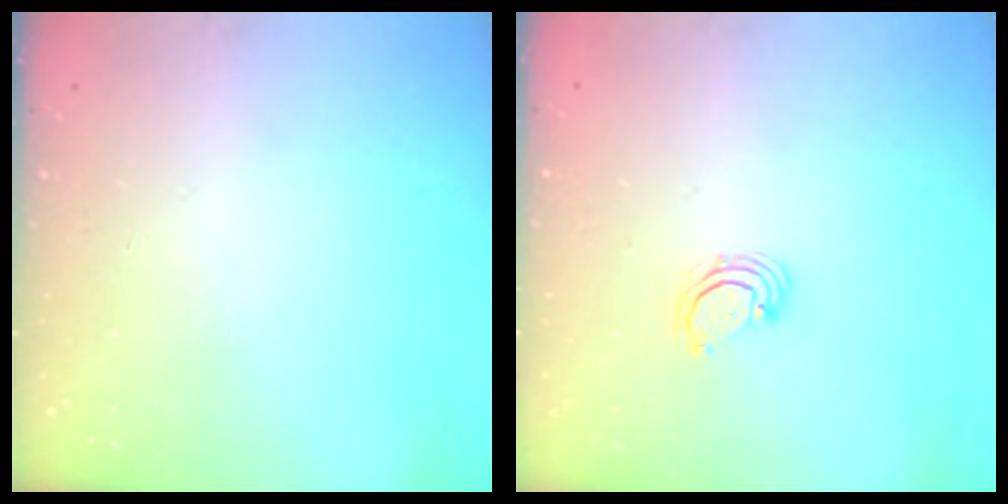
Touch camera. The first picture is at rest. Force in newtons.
{"total": 2.7, "press": 2.7, "slide": 0.3}